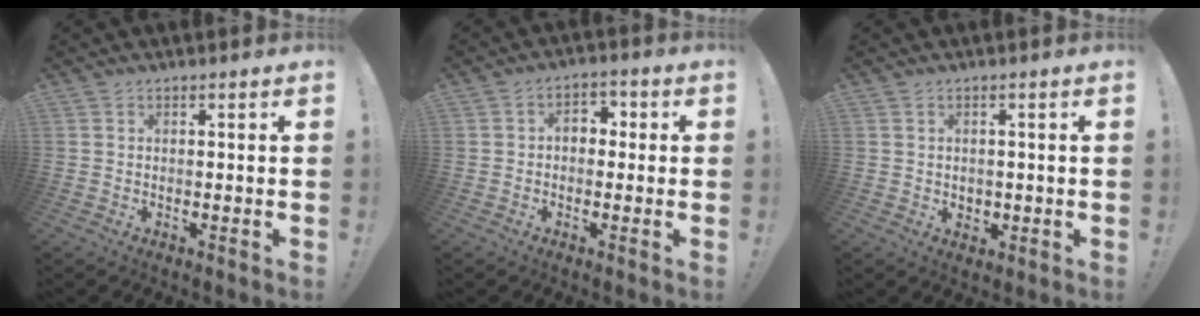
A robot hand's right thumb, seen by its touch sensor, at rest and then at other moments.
{"total": 4.9, "force": [0.3, 3.7, 3.2], "torque": [-0.049, 0.006, 0.004]}
{"total": 2.2, "force": [0.7, 2.0, 0.6], "torque": [-0.007, -0.004, 0.013]}